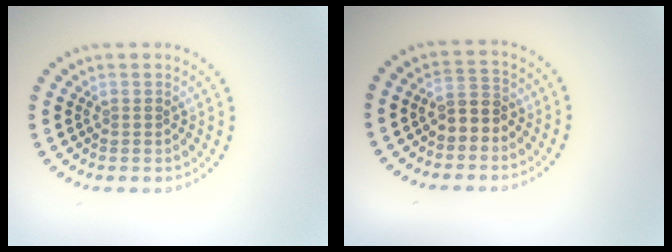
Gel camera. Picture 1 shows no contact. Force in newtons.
{"total": 2.4, "press": 2.2, "slide": 1.0}